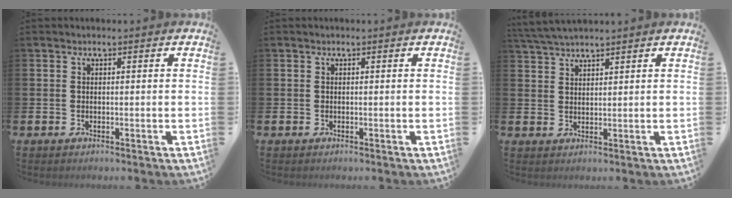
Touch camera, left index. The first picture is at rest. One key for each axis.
{"total": 0.0}
{"total": 3.1, "fx": 3.0, "fy": 0.3, "fz": 0.8, "tx": -0.026, "ty": -0.006, "tz": 0.057}